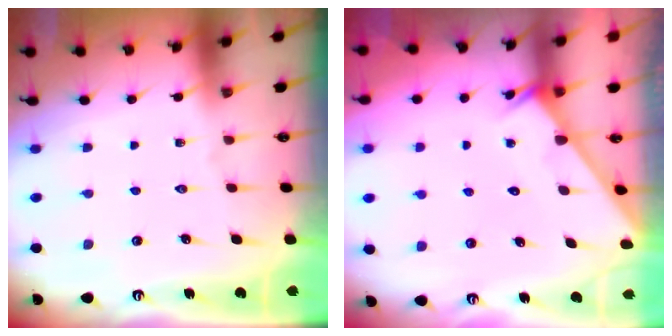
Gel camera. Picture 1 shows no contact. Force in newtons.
{"total": 2.4, "press": 2.4, "slide": 0.1}